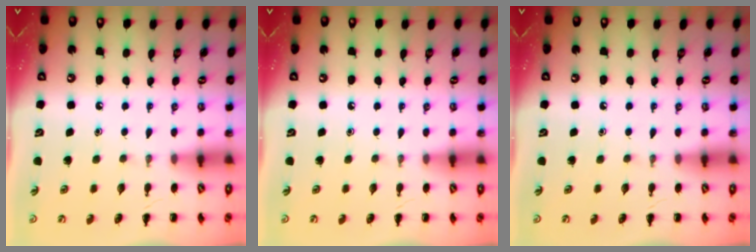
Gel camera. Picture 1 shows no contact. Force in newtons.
{"total": 0.0}
{"total": 0.0}